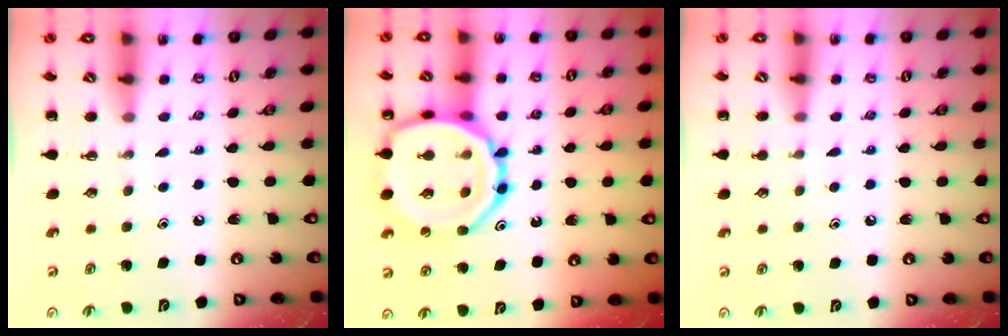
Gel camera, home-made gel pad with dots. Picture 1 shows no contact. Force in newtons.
{"total": 19.0, "press": 18.9, "slide": 1.6}
{"total": 5.1, "press": 4.8, "slide": 1.8}